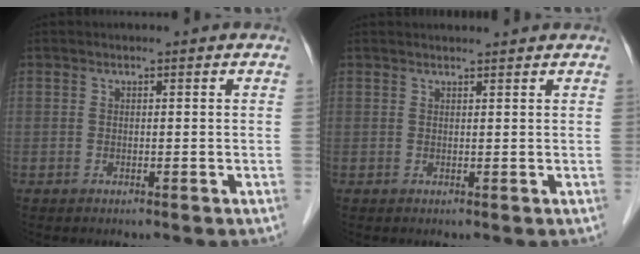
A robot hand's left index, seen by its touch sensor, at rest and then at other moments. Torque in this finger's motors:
{"motor_torque": [-0.02, -0.17, 0.03, 0.01]}